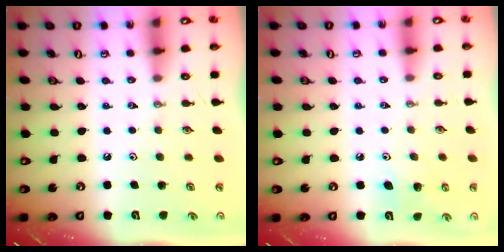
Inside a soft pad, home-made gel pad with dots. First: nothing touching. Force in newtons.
{"total": 6.6, "press": 6.5, "slide": 1.2}